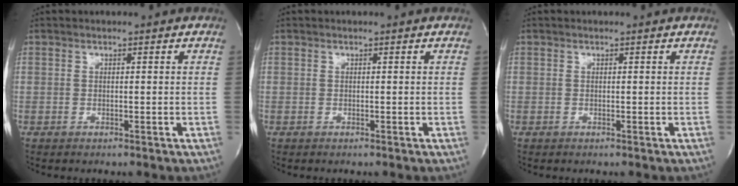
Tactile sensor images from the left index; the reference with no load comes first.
{"total": 0.0}
{"total": 0.0}